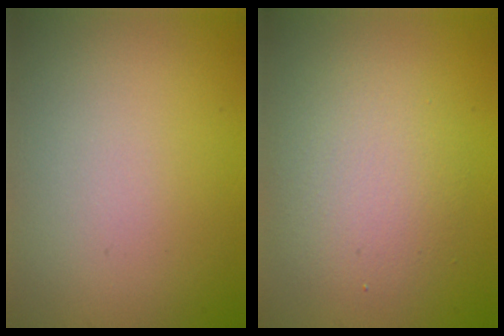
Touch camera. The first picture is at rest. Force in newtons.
{"total": 4.1, "press": 4.1, "slide": 0.2}